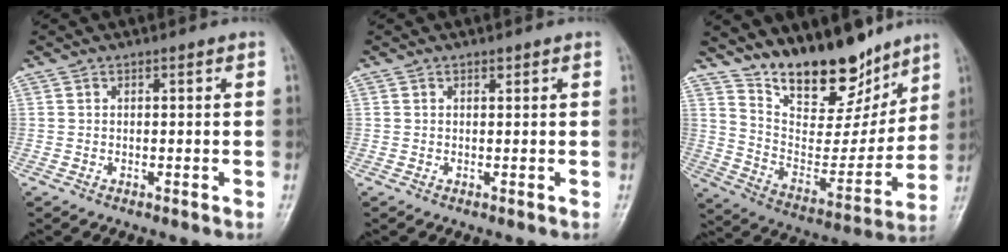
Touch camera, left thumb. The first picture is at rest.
{"total": 0.6, "force": [0.4, 0.3, 0.3], "torque": [-0.004, -0.003, 0.006]}
{"total": 18.8, "force": [14.6, 7.5, 9.1], "torque": [-0.090, -0.093, 0.251]}